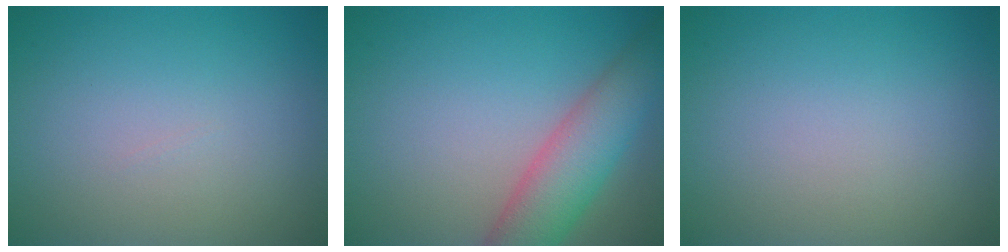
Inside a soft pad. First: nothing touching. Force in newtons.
{"total": 6.0, "press": 6.0, "slide": 0.4}
{"total": 0.0}